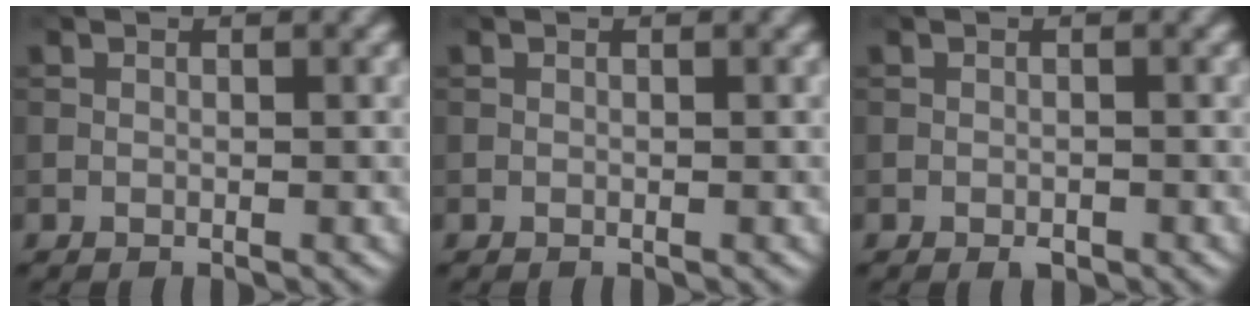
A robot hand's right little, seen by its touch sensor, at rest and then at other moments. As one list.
[{"total": 0.0}, {"total": 0.8, "force": [-0.6, 0.3, 0.5], "torque": [-0.005, -0.001, -0.009]}]